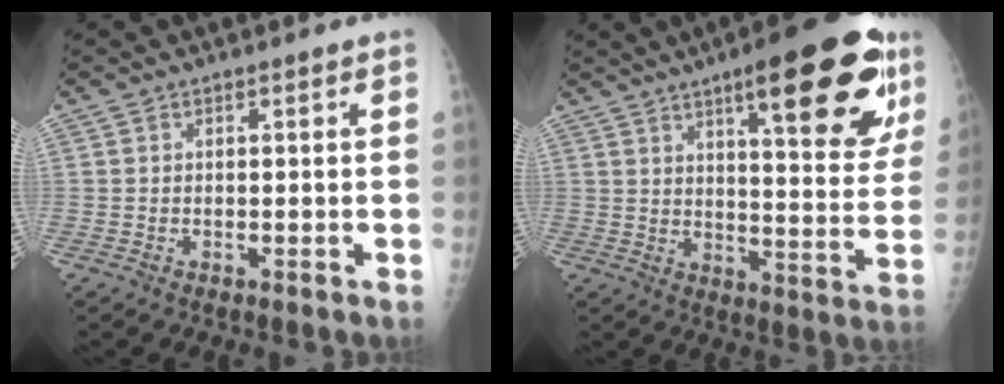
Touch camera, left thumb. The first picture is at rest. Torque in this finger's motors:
{"motor_torque": [1.89, 1.70, 1.24, -0.97, 0.18]}